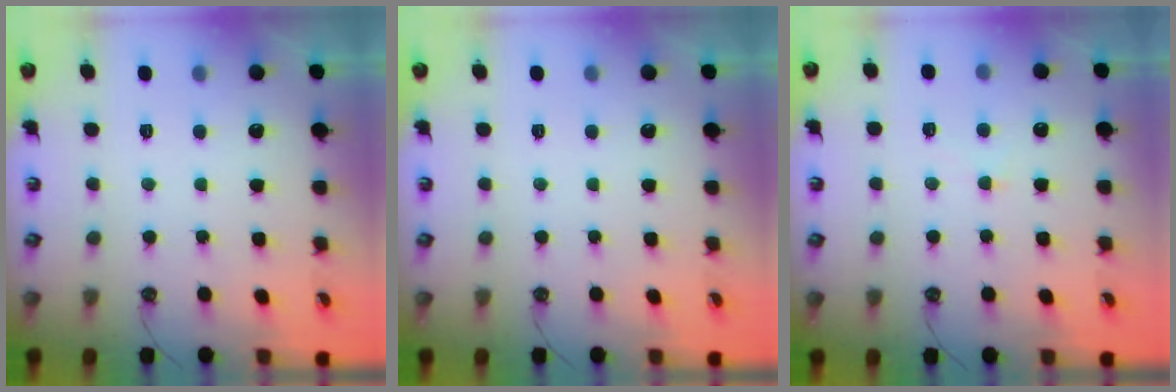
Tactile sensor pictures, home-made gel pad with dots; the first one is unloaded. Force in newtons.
{"total": 0.0}
{"total": 0.6, "press": 0.4, "slide": 0.5}